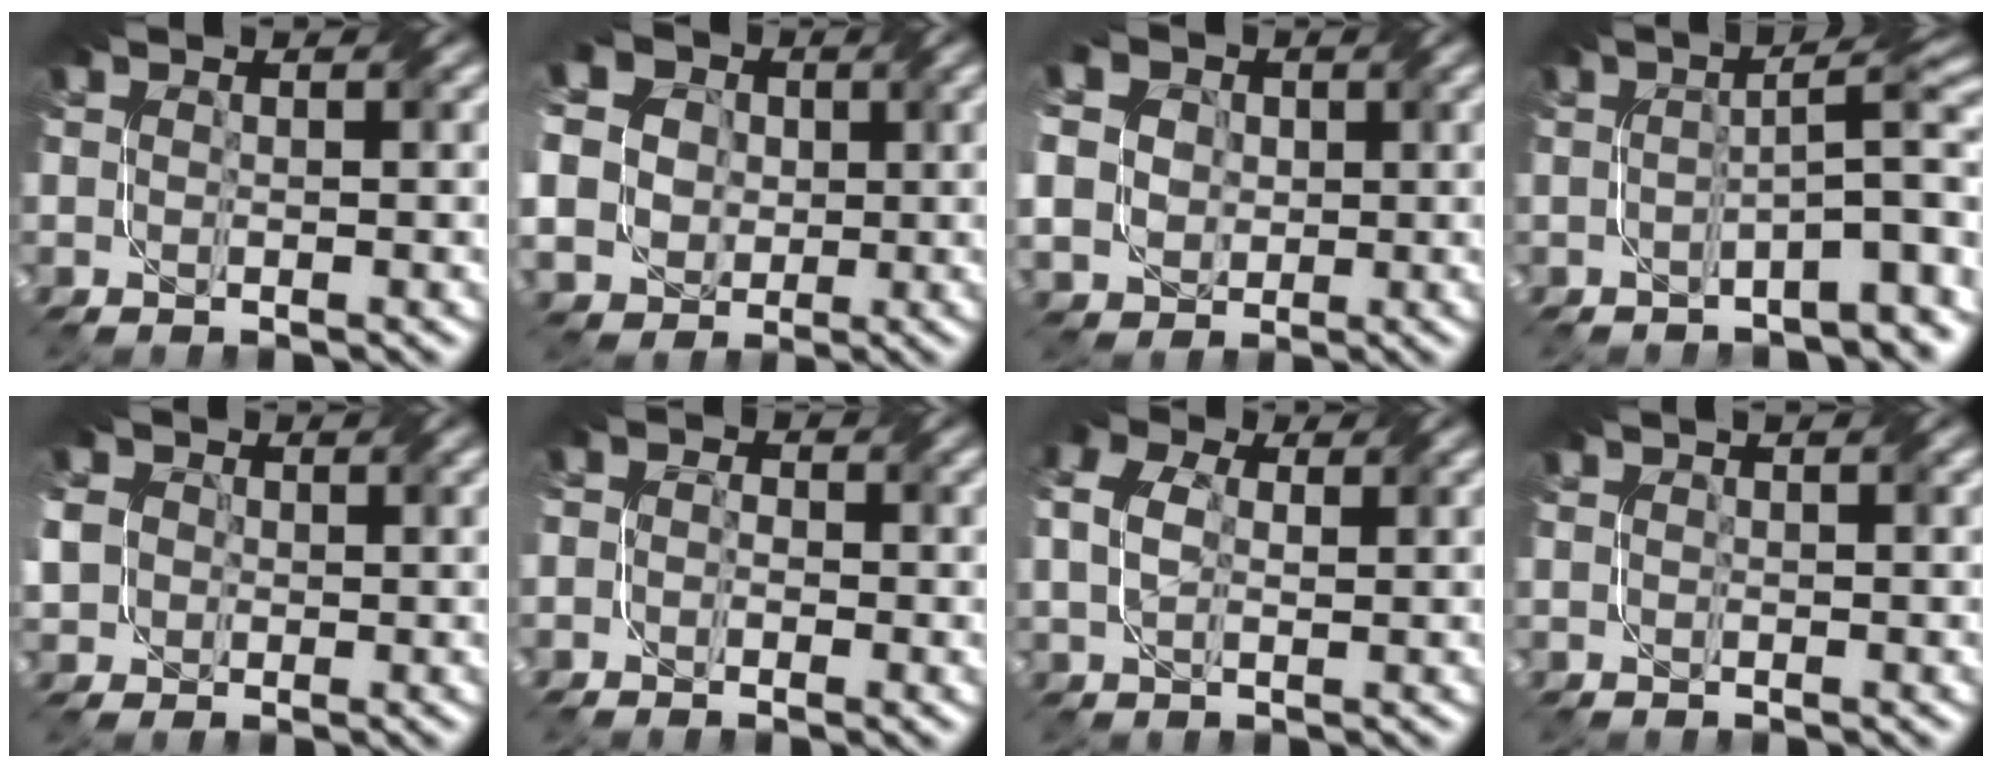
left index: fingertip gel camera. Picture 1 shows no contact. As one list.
[{"total": 13.7, "force": [0.6, 12.6, 5.2], "torque": [-0.153, -0.004, -0.008]}, {"total": 12.2, "force": [2.1, 10.6, 5.7], "torque": [-0.151, 0.013, 0.017]}, {"total": 6.5, "force": [-2.3, 1.2, 6.0], "torque": [-0.069, 0.023, -0.041]}, {"total": 6.5, "force": [0.5, 5.8, 2.8], "torque": [-0.080, 0.026, -0.017]}, {"total": 2.1, "force": [-0.3, 1.8, 1.2], "torque": [-0.009, 0.007, -0.018]}, {"total": 4.4, "force": [1.2, 3.1, 2.8], "torque": [-0.068, 0.019, 0.012]}, {"total": 0.0}]